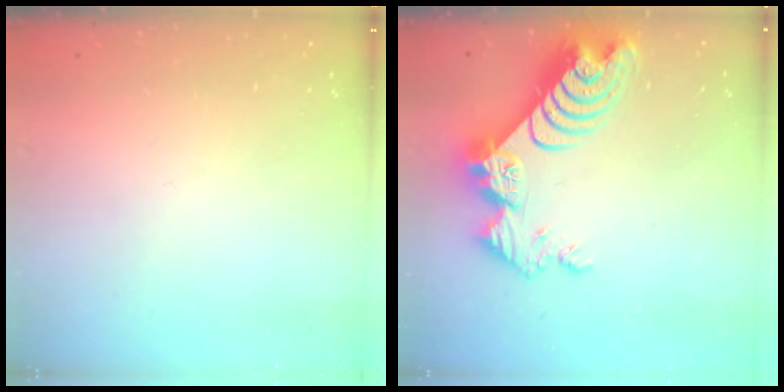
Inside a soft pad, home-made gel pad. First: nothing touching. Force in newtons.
{"total": 14.6, "press": 14.5, "slide": 1.5}